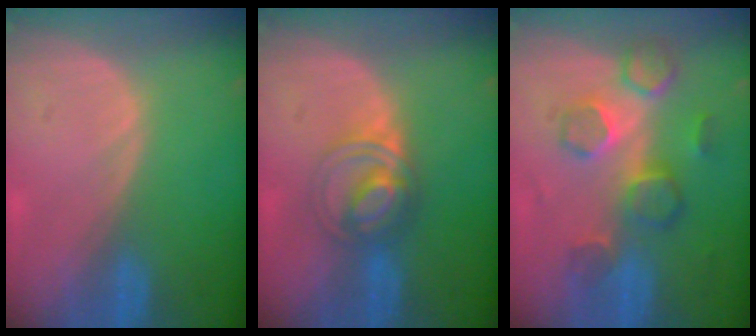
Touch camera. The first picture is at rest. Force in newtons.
{"total": 5.9, "press": 5.4, "slide": 2.2}
{"total": 8.7, "press": 7.6, "slide": 4.3}